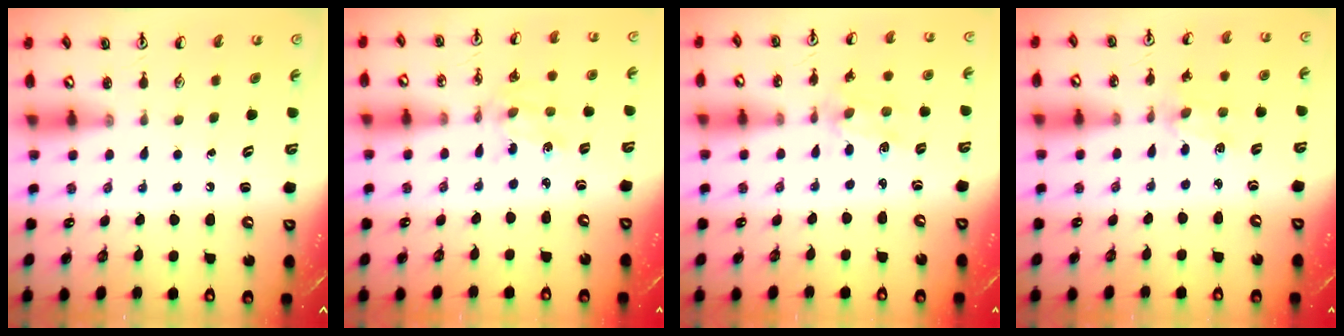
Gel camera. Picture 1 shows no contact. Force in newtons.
{"total": 1.4, "press": 1.4, "slide": 0.2}
{"total": 2.1, "press": 2.1, "slide": 0.3}
{"total": 2.7, "press": 2.7, "slide": 0.4}